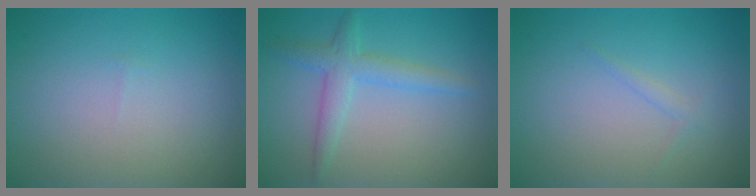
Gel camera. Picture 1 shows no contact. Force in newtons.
{"total": 2.9, "press": 2.9, "slide": 0.1}
{"total": 0.8, "press": 0.8, "slide": 0.1}